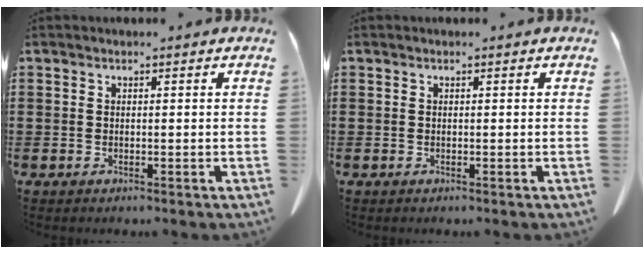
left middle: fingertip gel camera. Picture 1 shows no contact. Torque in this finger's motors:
{"motor_torque": [-0.04, 0.02, 0.00, 0.00]}